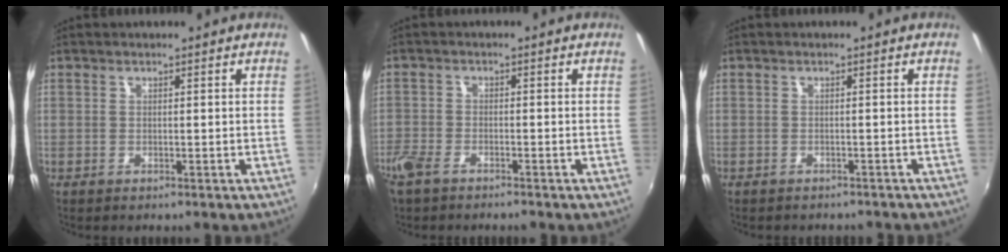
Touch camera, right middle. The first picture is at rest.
{"total": 5.1, "force": [-3.9, 2.0, 2.6], "torque": [-0.074, -0.011, -0.079]}
{"total": 3.2, "force": [-2.9, 1.0, 0.9], "torque": [-0.021, -0.013, -0.037]}